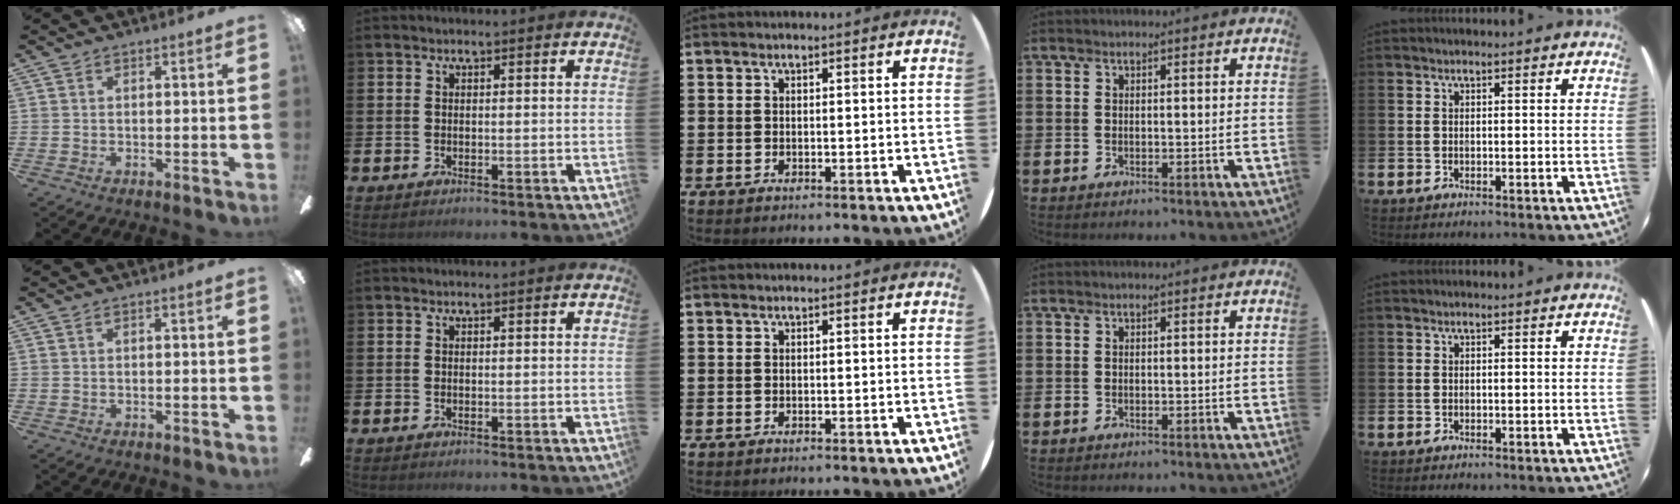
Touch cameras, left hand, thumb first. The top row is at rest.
{}